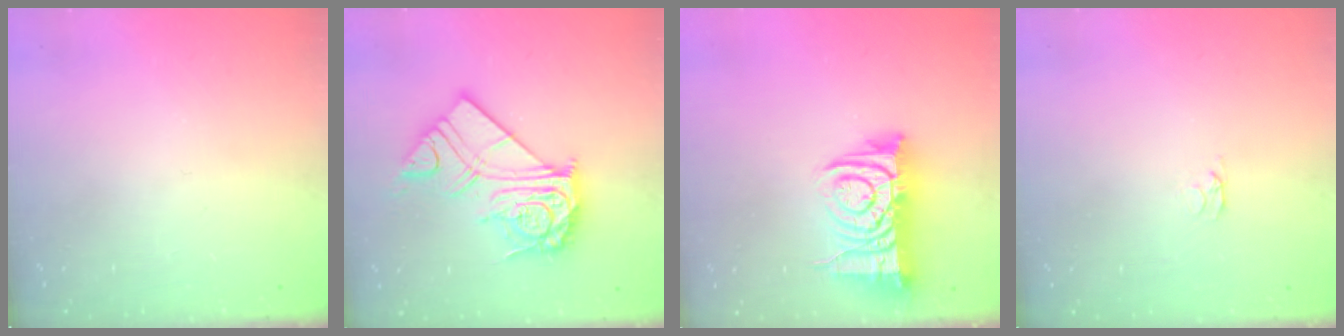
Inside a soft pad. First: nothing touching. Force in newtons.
{"total": 17.4, "press": 17.3, "slide": 1.7}
{"total": 12.5, "press": 12.4, "slide": 1.3}
{"total": 2.1, "press": 2.0, "slide": 0.3}